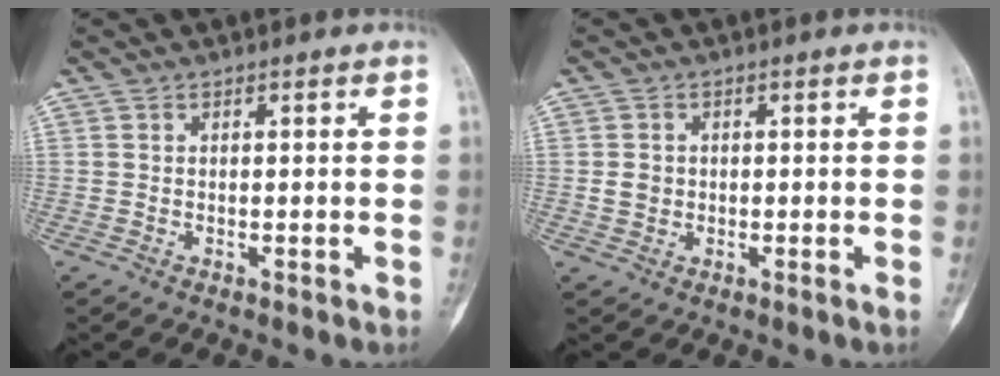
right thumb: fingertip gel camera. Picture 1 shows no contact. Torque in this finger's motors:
{"motor_torque": [0.34, 0.66, 0.15, -0.40, 0.17]}